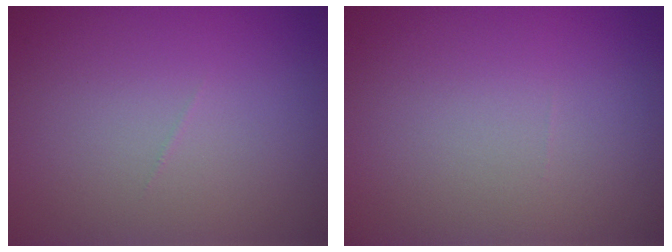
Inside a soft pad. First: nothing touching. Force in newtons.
{"total": 0.0}